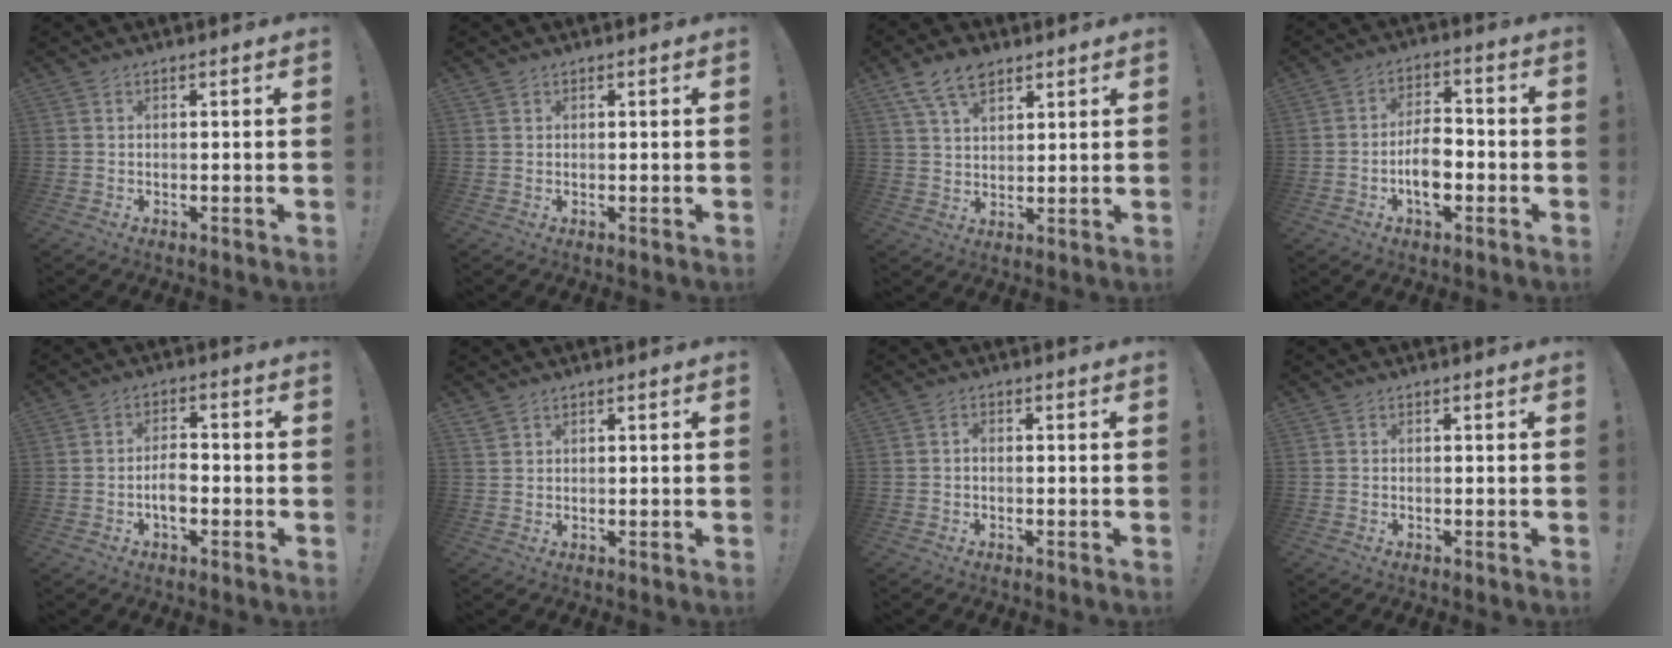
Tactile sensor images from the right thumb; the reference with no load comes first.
{"total": 0.5, "force": [0.4, 0.3, 0.2], "torque": [-0.006, 0.002, 0.009]}
{"total": 9.2, "force": [5.9, 5.2, 4.9], "torque": [-0.087, -0.017, 0.114]}
{"total": 9.2, "force": [-2.7, 5.6, 6.7], "torque": [-0.112, 0.012, -0.048]}
{"total": 5.5, "force": [-1.8, 3.6, 3.8], "torque": [-0.056, 0.006, -0.035]}
{"total": 1.8, "force": [1.4, 0.8, 0.8], "torque": [-0.012, -0.006, 0.027]}
{"total": 1.1, "force": [-0.6, 0.6, 0.7], "torque": [-0.015, 0.005, -0.011]}
{"total": 0.0}